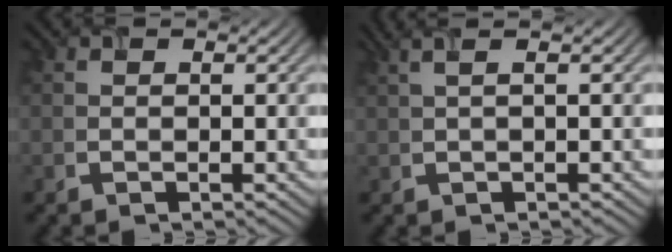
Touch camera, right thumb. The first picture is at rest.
{"total": 3.0, "force": [1.1, 0.8, 2.7], "torque": [-0.035, 0.011, 0.003]}